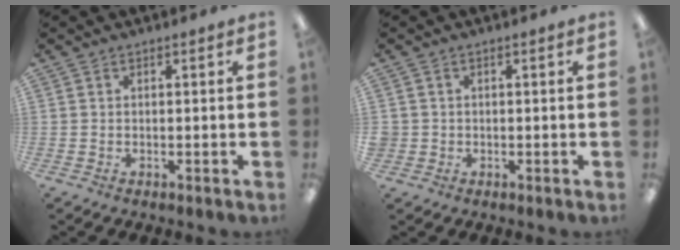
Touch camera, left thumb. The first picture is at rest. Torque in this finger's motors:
{"motor_torque": [-0.23, 0.19, -0.39, -0.11, 0.00]}